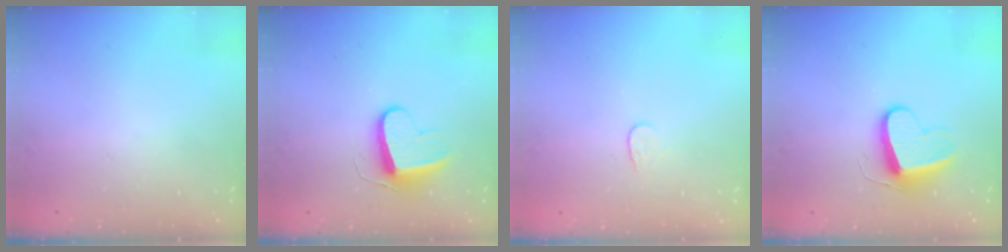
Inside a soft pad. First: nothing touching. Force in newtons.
{"total": 9.3, "press": 9.3, "slide": 0.5}
{"total": 3.8, "press": 3.7, "slide": 0.4}
{"total": 10.6, "press": 10.6, "slide": 0.9}